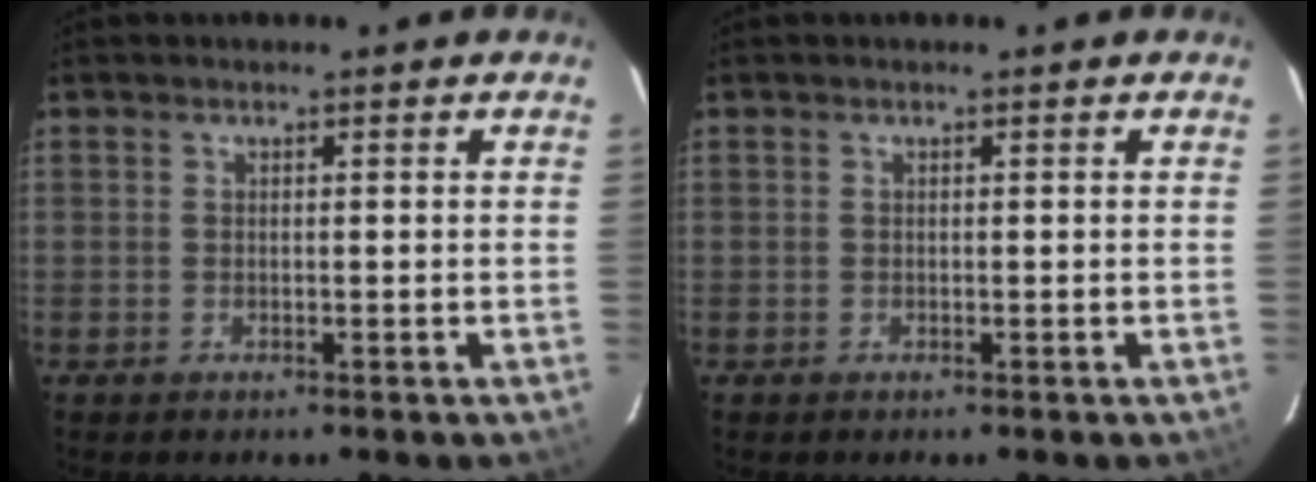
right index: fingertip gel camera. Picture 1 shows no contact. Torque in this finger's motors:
{"motor_torque": [-0.38, 0.27, -0.18, -0.04]}